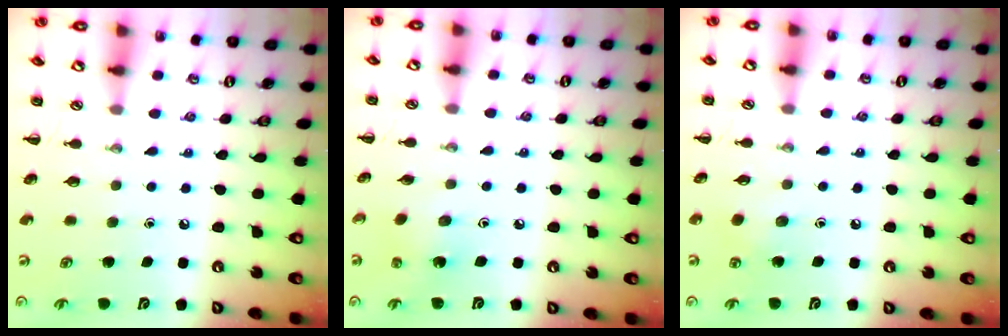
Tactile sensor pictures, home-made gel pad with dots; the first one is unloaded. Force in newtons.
{"total": 2.1, "press": 1.9, "slide": 0.7}
{"total": 5.8, "press": 5.6, "slide": 1.6}